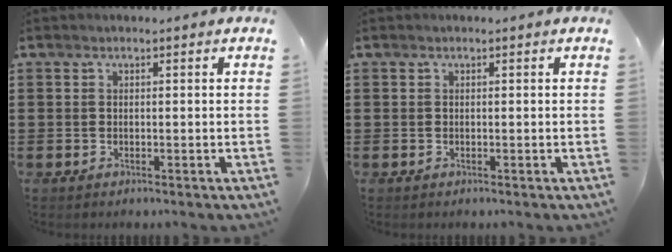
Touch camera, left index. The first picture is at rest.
{"total": 0.0}